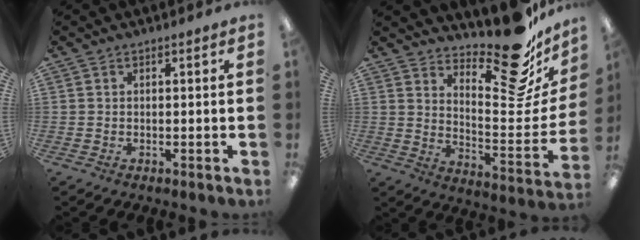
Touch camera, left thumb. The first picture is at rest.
{"total": 19.4, "force": [15.3, 5.4, 10.6], "torque": [-0.127, -0.128, 0.247]}